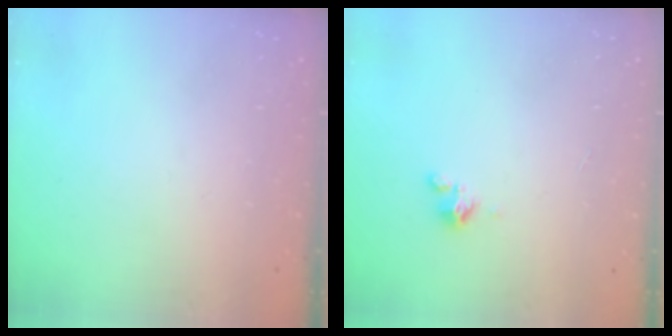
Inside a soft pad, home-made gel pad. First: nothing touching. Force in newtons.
{"total": 1.8, "press": 1.7, "slide": 0.4}